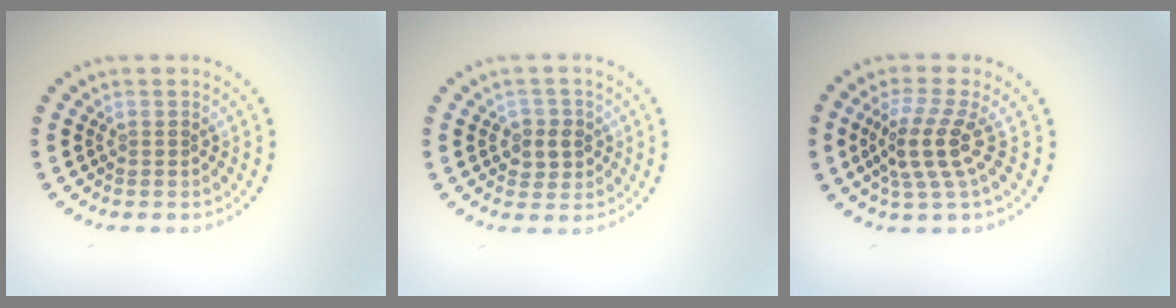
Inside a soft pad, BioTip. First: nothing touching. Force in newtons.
{"total": 2.2, "press": 2.1, "slide": 0.7}
{"total": 3.7, "press": 2.9, "slide": 2.4}